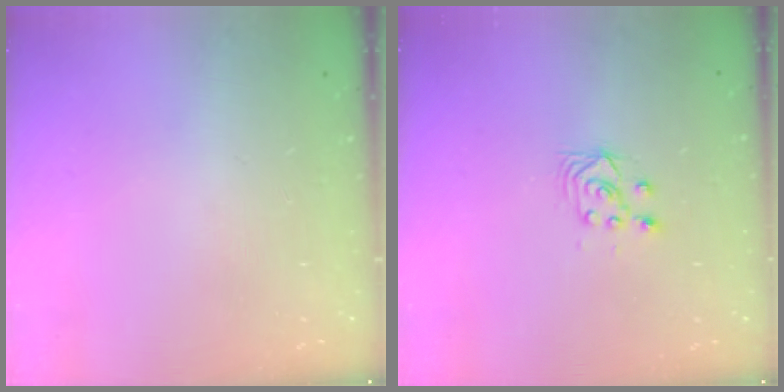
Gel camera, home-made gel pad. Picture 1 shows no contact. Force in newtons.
{"total": 3.5, "press": 3.2, "slide": 1.4}